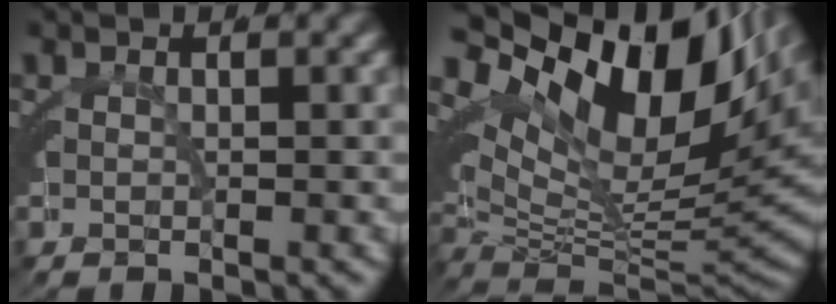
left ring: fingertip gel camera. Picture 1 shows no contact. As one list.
[{"total": 19.1, "force": [6.1, 10.8, 14.6], "torque": [-0.206, 0.013, 0.093]}]